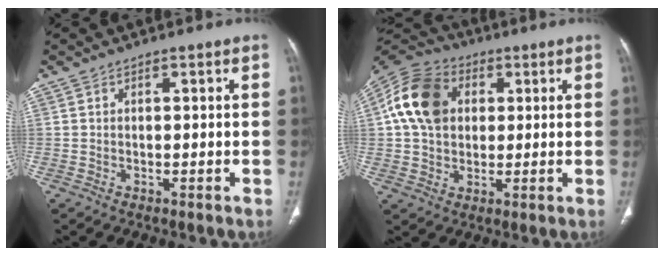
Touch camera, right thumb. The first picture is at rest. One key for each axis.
{"total": 14.1, "fx": 2.7, "fy": 10.7, "fz": 8.8, "tx": -0.150, "ty": 0.015, "tz": 0.037}